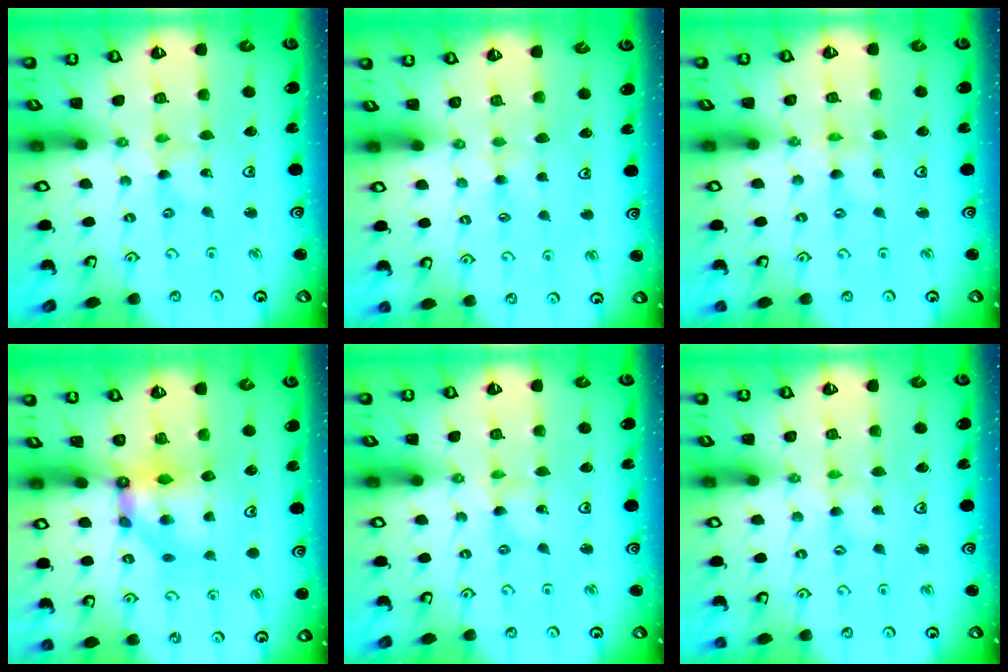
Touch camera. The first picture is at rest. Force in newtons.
{"total": 1.9, "press": 1.9, "slide": 0.3}
{"total": 0.0}
{"total": 7.1, "press": 7.1, "slide": 0.5}
{"total": 0.0}
{"total": 1.8, "press": 1.8, "slide": 0.2}